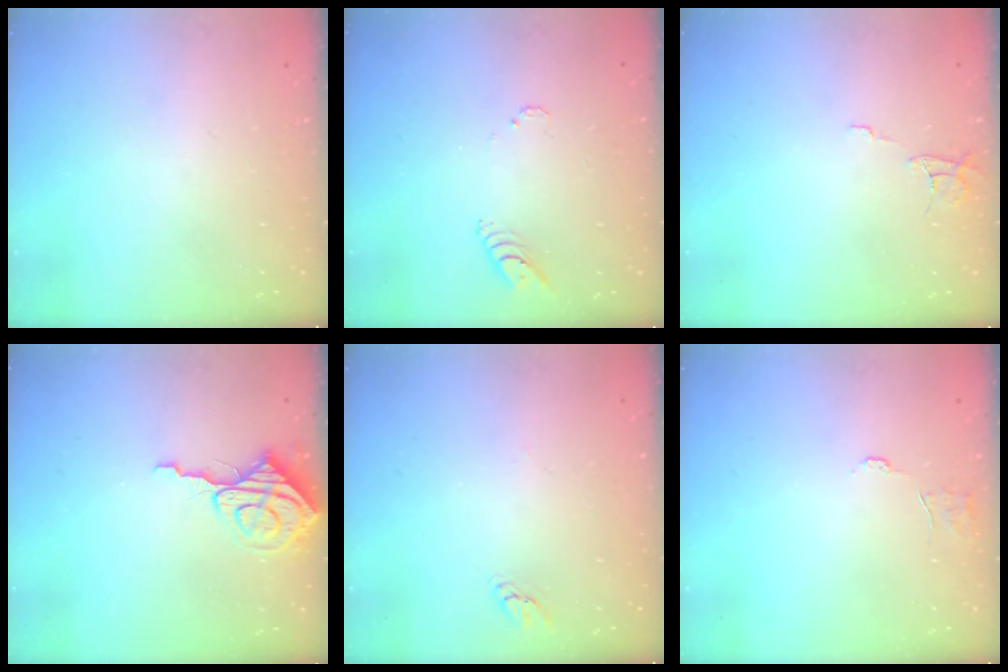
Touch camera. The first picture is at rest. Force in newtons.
{"total": 4.2, "press": 4.1, "slide": 0.4}
{"total": 6.1, "press": 6.1, "slide": 0.4}
{"total": 8.1, "press": 8.1, "slide": 0.7}
{"total": 2.2, "press": 2.2, "slide": 0.2}
{"total": 4.2, "press": 4.1, "slide": 0.2}